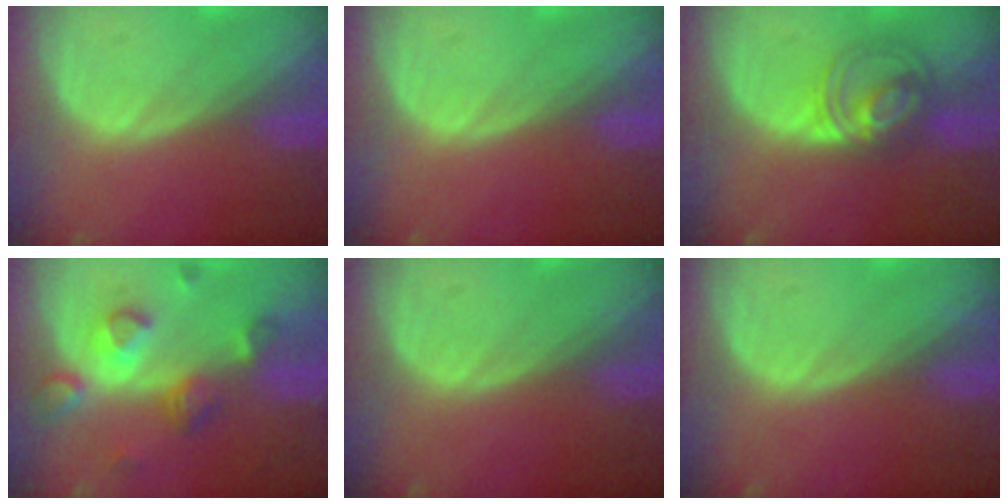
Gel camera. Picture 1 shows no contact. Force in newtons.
{"total": 0.0}
{"total": 5.8, "press": 5.7, "slide": 0.5}
{"total": 7.9, "press": 7.0, "slide": 3.7}
{"total": 0.0}
{"total": 0.0}